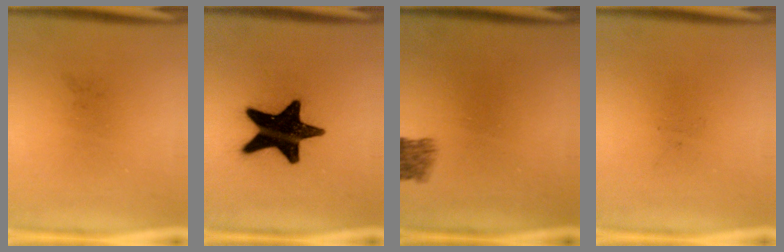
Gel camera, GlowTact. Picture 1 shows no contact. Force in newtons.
{"total": 20.0}
{"total": 2.9}
{"total": 0.0}